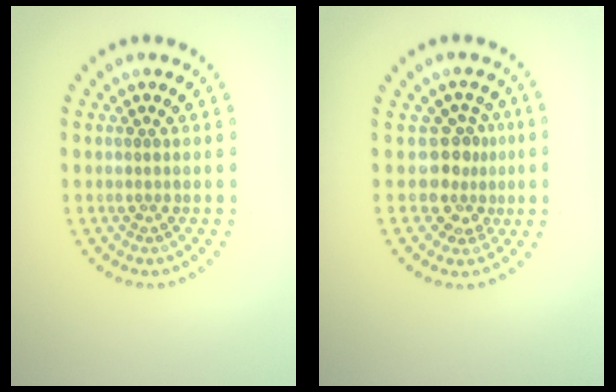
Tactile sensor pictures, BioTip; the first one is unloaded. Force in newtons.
{"total": 3.0, "press": 2.1, "slide": 2.1}